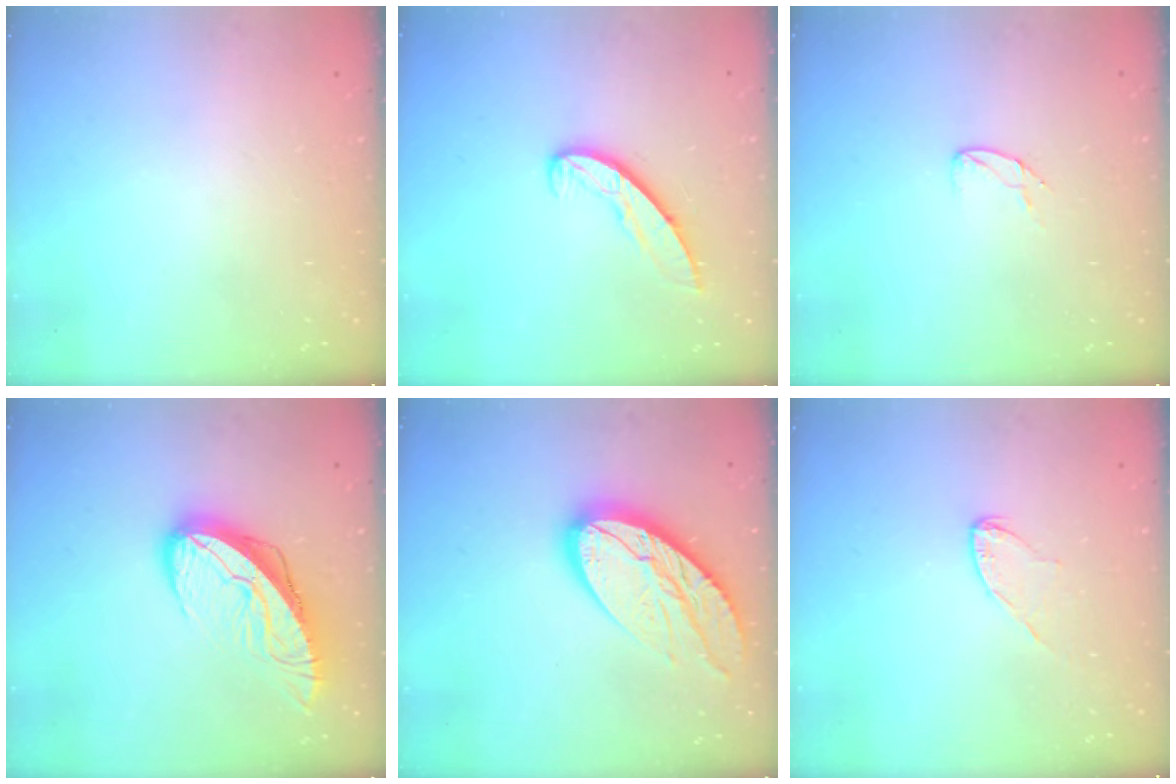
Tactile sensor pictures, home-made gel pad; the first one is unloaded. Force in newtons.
{"total": 7.2, "press": 7.1, "slide": 0.6}
{"total": 4.9, "press": 4.9, "slide": 0.4}
{"total": 11.1, "press": 11.0, "slide": 1.3}
{"total": 16.4, "press": 16.3, "slide": 1.1}
{"total": 5.9, "press": 5.9, "slide": 0.5}